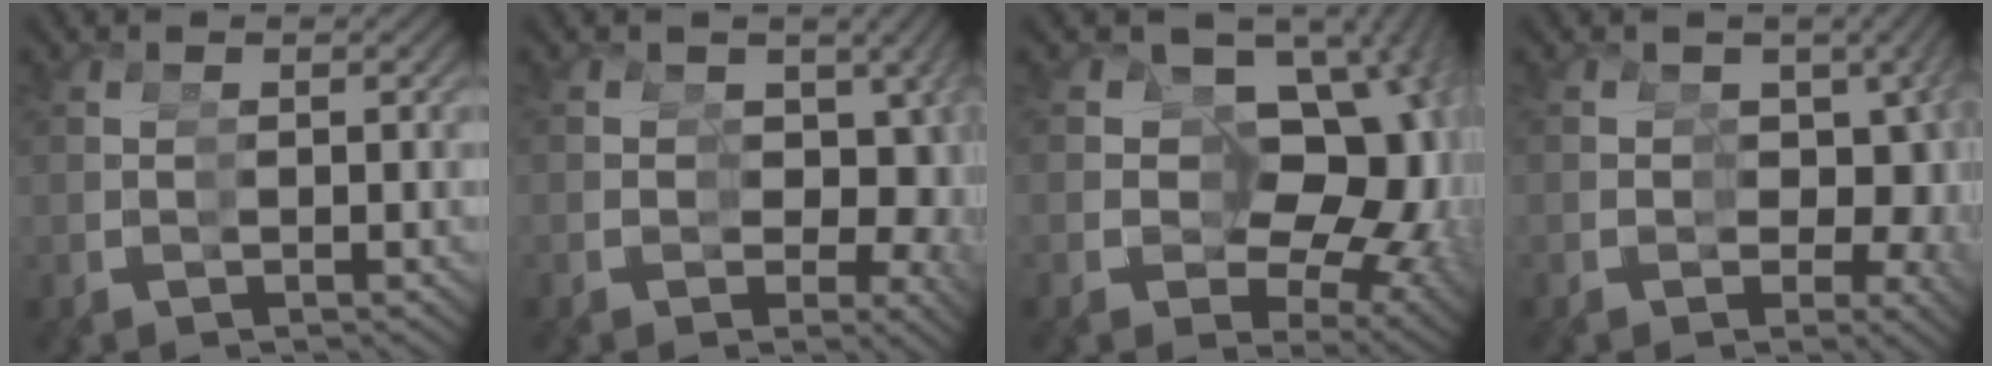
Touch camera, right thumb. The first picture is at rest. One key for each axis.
{"total": 7.4, "fx": 0.3, "fy": 6.0, "fz": 4.3, "tx": -0.056, "ty": -0.040, "tz": 0.024}
{"total": 17.0, "fx": 0.4, "fy": 12.4, "fz": 11.7, "tx": -0.162, "ty": -0.032, "tz": 0.019}
{"total": 8.2, "fx": 0.0, "fy": 6.6, "fz": 4.9, "tx": -0.056, "ty": -0.038, "tz": 0.018}